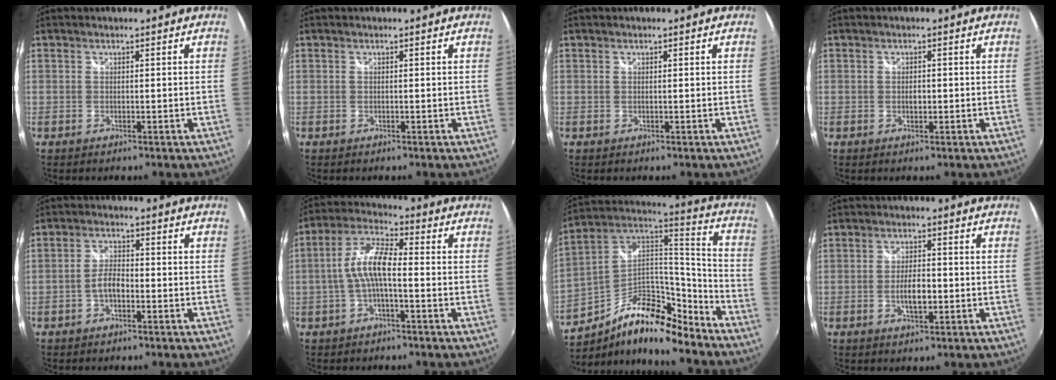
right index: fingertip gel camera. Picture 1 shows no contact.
{"total": 0.0}
{"total": 0.0}
{"total": 1.1, "force": [-0.2, 0.8, 0.7], "torque": [-0.013, 0.000, -0.002]}
{"total": 3.5, "force": [-1.5, 1.6, 2.7], "torque": [-0.057, 0.008, -0.030]}
{"total": 8.0, "force": [-1.5, 2.3, 7.5], "torque": [-0.165, 0.017, -0.030]}
{"total": 19.8, "force": [-12.1, 8.6, 13.1], "torque": [-0.242, 0.015, -0.209]}
{"total": 4.4, "force": [-1.1, 1.7, 3.9], "torque": [-0.077, -0.001, -0.018]}